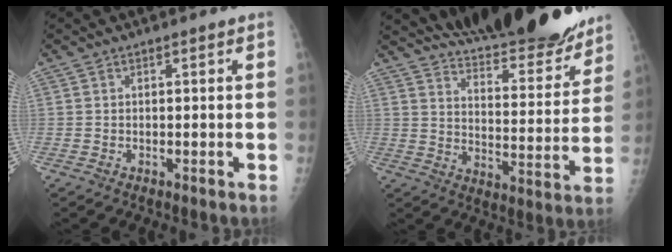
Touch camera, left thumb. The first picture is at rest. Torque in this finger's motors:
{"motor_torque": [0.32, 0.08, -0.41, -0.59, 0.06]}